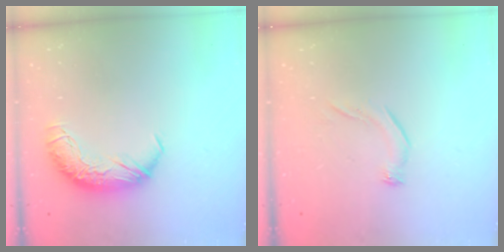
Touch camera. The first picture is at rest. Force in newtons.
{"total": 5.5, "press": 5.4, "slide": 1.2}